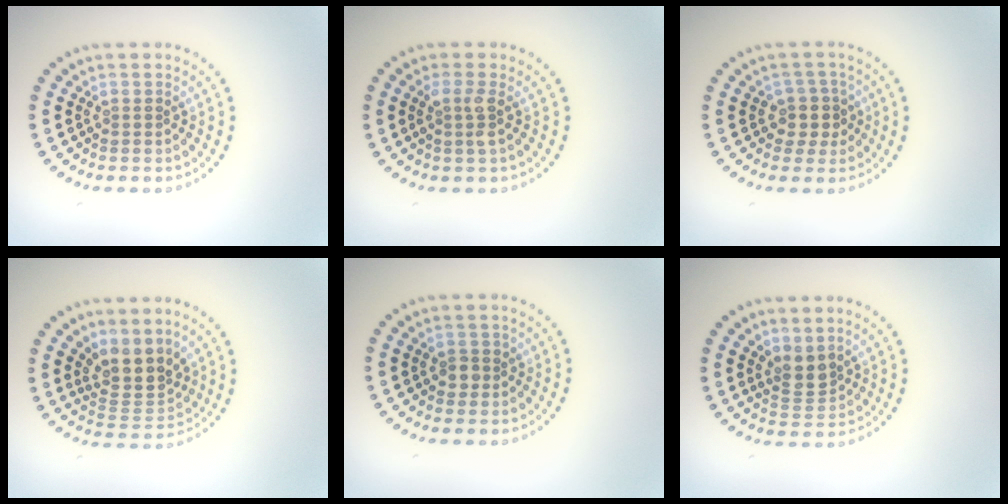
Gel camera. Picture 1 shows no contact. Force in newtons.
{"total": 1.7, "press": 1.4, "slide": 1.0}
{"total": 2.6, "press": 2.2, "slide": 1.4}
{"total": 3.9, "press": 3.2, "slide": 2.2}
{"total": 1.4, "press": 1.2, "slide": 0.6}
{"total": 2.2, "press": 1.8, "slide": 1.3}